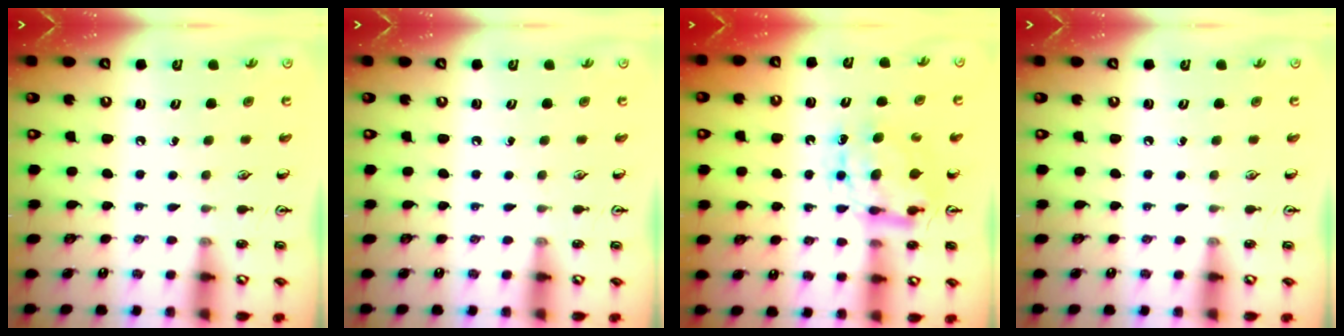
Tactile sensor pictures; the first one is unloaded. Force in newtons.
{"total": 0.0}
{"total": 9.1, "press": 9.1, "slide": 0.3}
{"total": 0.0}